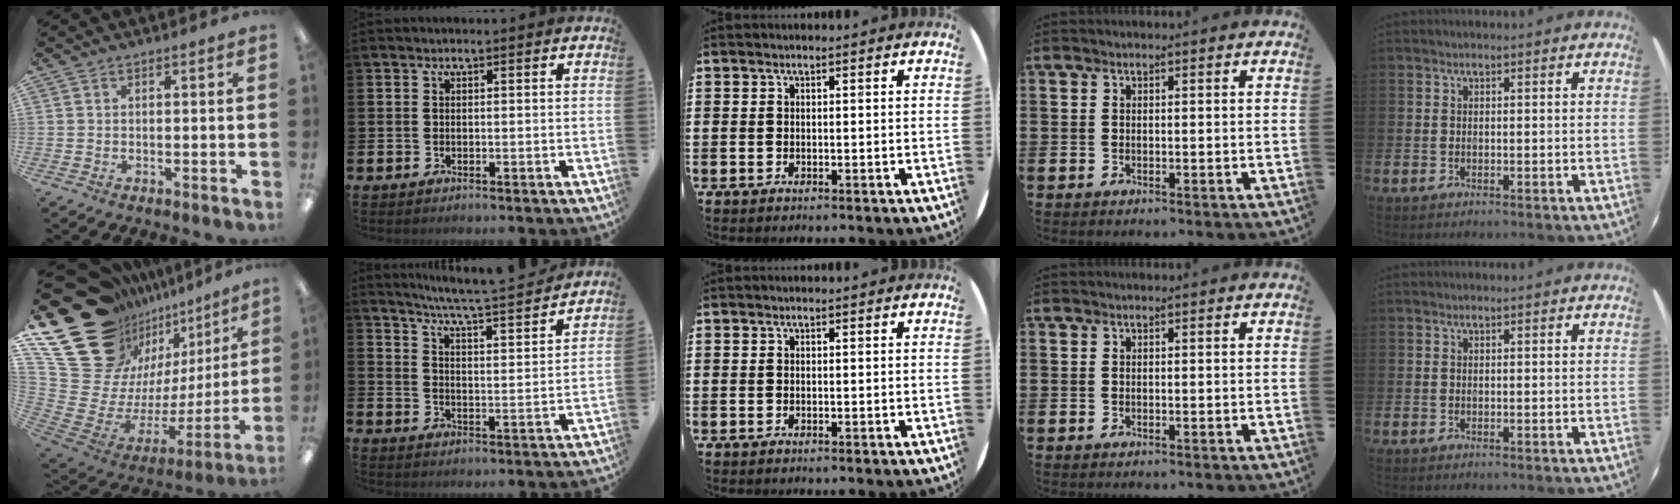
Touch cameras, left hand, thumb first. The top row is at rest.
{"thumb": {"total": 28.0, "force": [15.1, 18.4, 14.7], "torque": [-0.234, -0.121, 0.332]}, "index": {"total": 5.8, "force": [5.6, -0.6, 1.6], "torque": [-0.053, -0.051, 0.091]}}